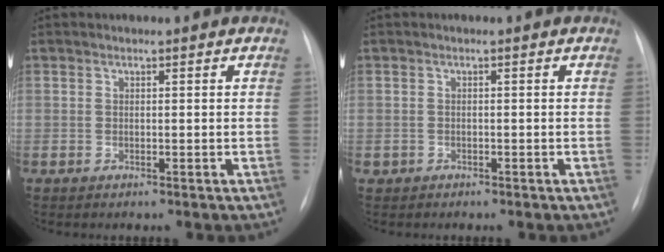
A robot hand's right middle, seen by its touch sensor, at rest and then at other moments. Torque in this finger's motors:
{"motor_torque": [0.36, -0.33, 0.07, 0.01]}